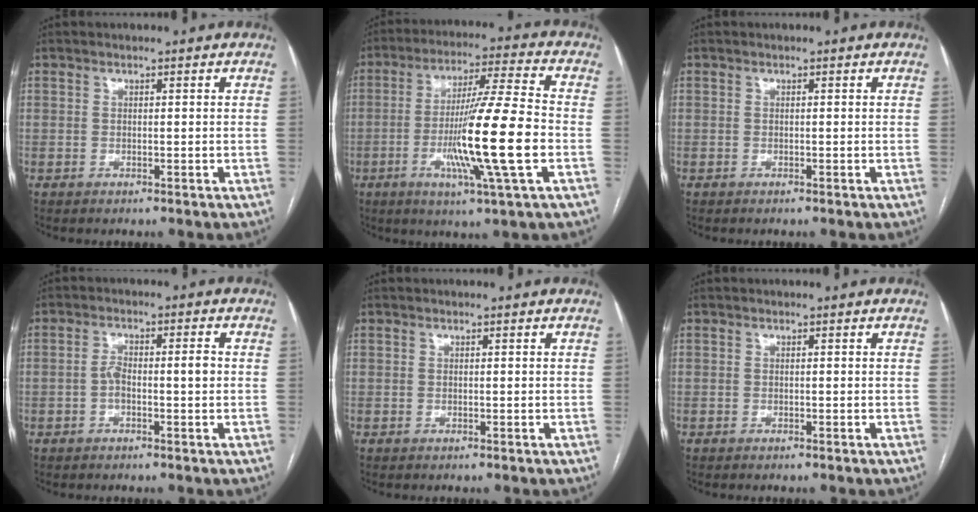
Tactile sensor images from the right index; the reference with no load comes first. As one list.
[{"total": 15.8, "force": [-3.7, -0.8, 15.4], "torque": [-0.278, -0.014, -0.072]}, {"total": 0.0}, {"total": 4.2, "force": [-0.6, 1.2, 4.0], "torque": [-0.073, 0.016, -0.010]}, {"total": 0.0}, {"total": 0.0}]